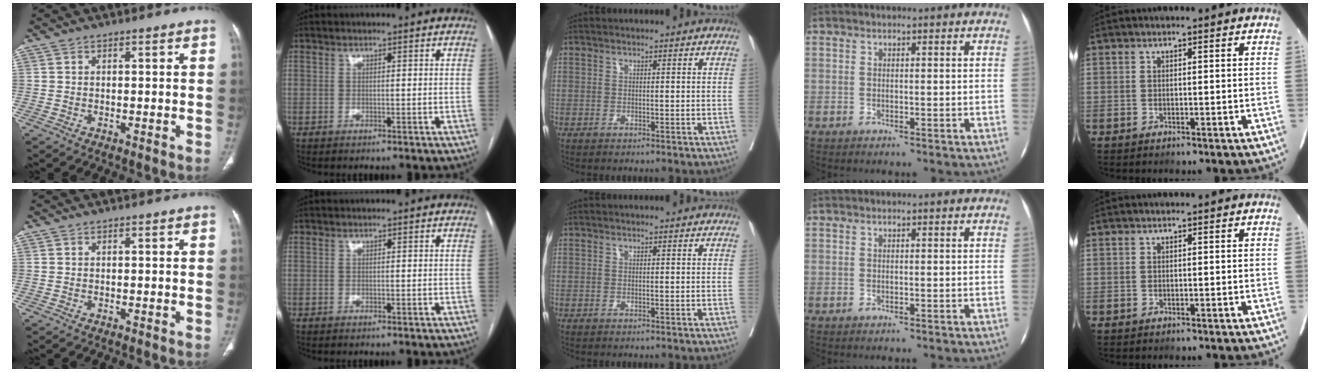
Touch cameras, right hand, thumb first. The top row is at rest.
{}